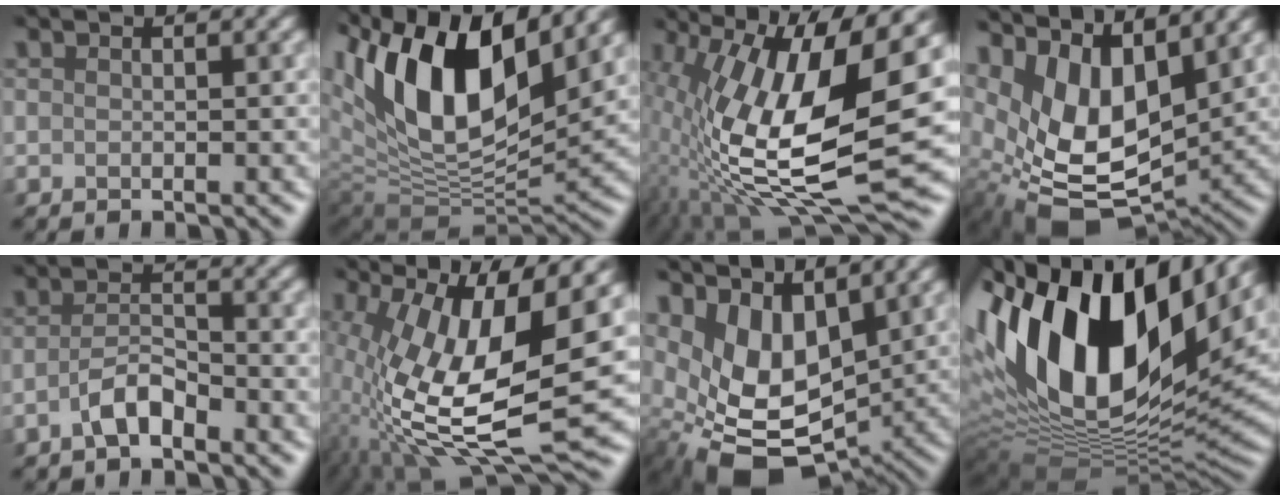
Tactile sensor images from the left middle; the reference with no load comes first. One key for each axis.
{"total": 14.9, "fx": 6.6, "fy": 6.8, "fz": 11.5, "tx": -0.214, "ty": 0.020, "tz": 0.117}
{"total": 15.2, "fx": 1.4, "fy": 5.9, "fz": 13.9, "tx": -0.262, "ty": -0.011, "tz": 0.019}
{"total": 9.5, "fx": 3.1, "fy": 5.3, "fz": 7.2, "tx": -0.148, "ty": -0.013, "tz": 0.062}
{"total": 2.4, "fx": -1.5, "fy": 0.7, "fz": 1.8, "tx": -0.039, "ty": 0.013, "tz": -0.034}
{"total": 14.4, "fx": 0.5, "fy": 5.3, "fz": 13.4, "tx": -0.268, "ty": -0.010, "tz": 0.008}
{"total": 8.3, "fx": 0.9, "fy": 5.4, "fz": 6.2, "tx": -0.129, "ty": -0.020, "tz": 0.022}
{"total": 17.8, "fx": 5.4, "fy": 9.7, "fz": 13.9, "tx": -0.271, "ty": 0.016, "tz": 0.086}